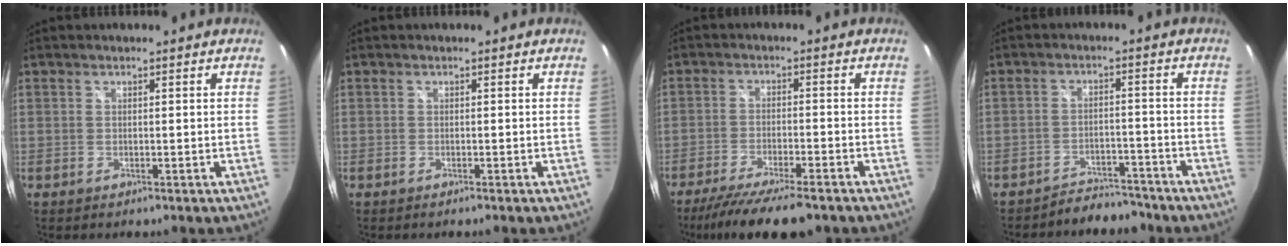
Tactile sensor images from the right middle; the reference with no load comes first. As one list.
[{"total": 0.6, "force": [-0.5, 0.0, 0.3], "torque": [-0.004, -0.001, -0.010]}, {"total": 13.2, "force": [-10.8, 2.2, 7.2], "torque": [-0.149, -0.036, -0.172]}, {"total": 6.5, "force": [-6.1, 2.2, 0.6], "torque": [-0.022, 0.012, -0.082]}]